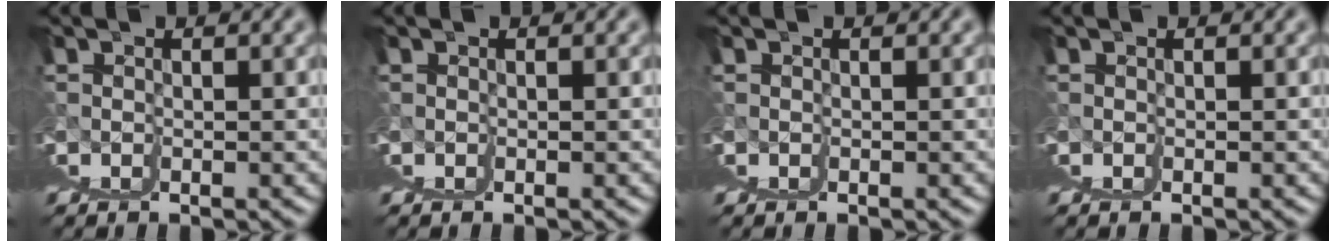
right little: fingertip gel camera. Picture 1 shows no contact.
{"total": 0.0}
{"total": 0.0}
{"total": 0.0}